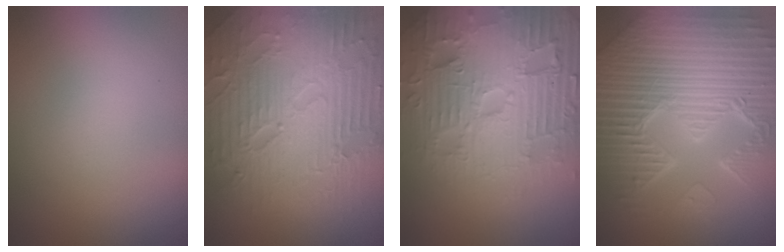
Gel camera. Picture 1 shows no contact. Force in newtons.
{"total": 8.8, "press": 6.2, "slide": 6.1}
{"total": 7.8, "press": 7.5, "slide": 1.8}
{"total": 10.7, "press": 6.9, "slide": 8.1}